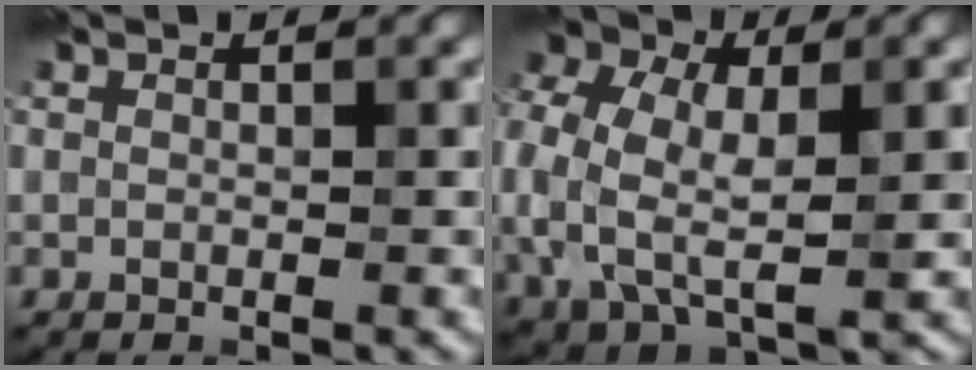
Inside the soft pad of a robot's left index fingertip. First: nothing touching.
{"total": 10.1, "force": [-0.2, 6.8, 7.5], "torque": [-0.188, 0.000, -0.002]}